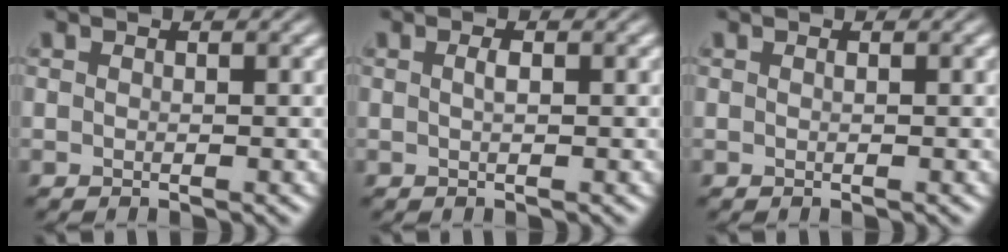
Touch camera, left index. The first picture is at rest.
{"total": 0.9, "force": [0.2, 0.2, 0.8], "torque": [-0.018, 0.004, 0.003]}
{"total": 0.0}